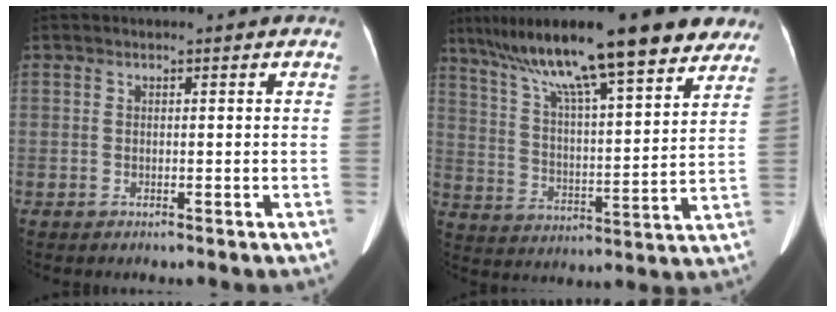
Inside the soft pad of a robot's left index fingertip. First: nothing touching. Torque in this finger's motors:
{"motor_torque": [0.42, -1.72, 1.06, 0.21]}